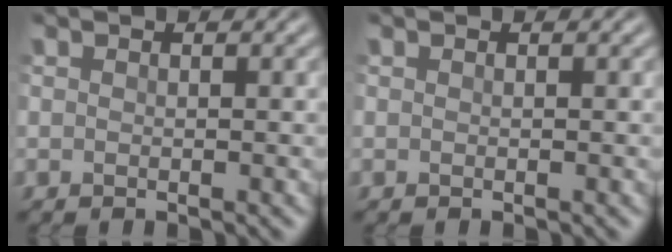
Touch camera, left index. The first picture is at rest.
{"total": 0.0}